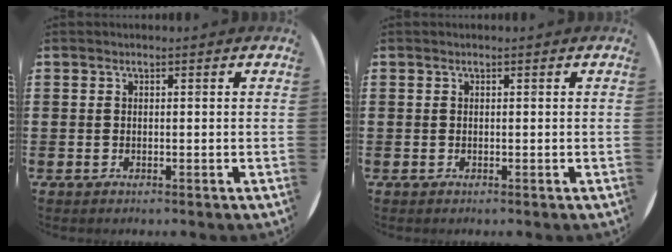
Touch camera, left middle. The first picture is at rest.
{"total": 0.0}